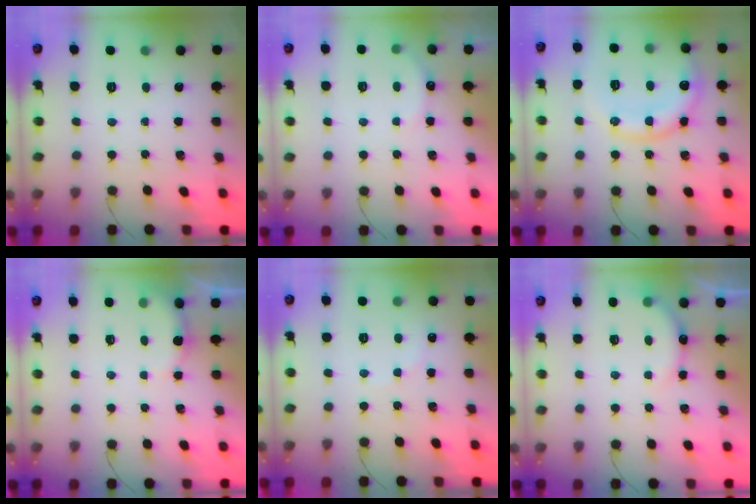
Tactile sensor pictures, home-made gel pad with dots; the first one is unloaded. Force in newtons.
{"total": 5.4, "press": 5.3, "slide": 1.0}
{"total": 13.4, "press": 13.3, "slide": 1.5}
{"total": 2.7, "press": 2.6, "slide": 0.6}
{"total": 4.9, "press": 4.9, "slide": 0.8}
{"total": 6.4, "press": 6.3, "slide": 1.2}